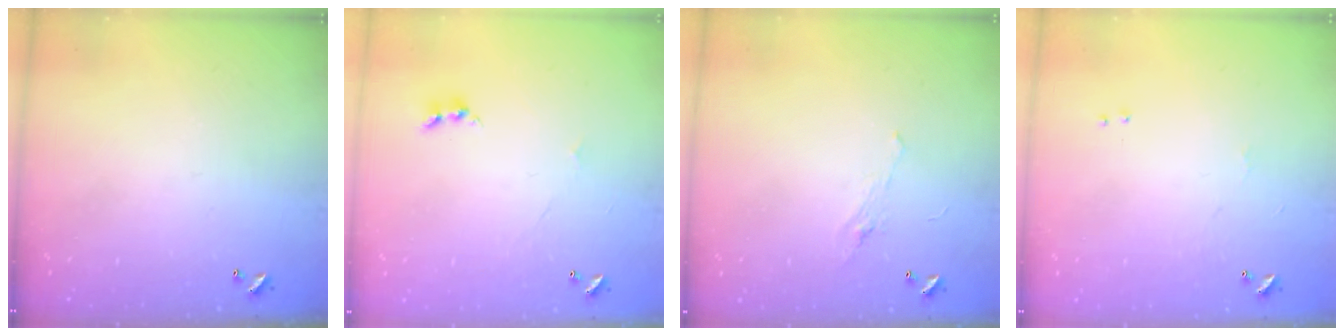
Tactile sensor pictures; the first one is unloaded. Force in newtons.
{"total": 2.1, "press": 2.0, "slide": 0.5}
{"total": 2.2, "press": 2.1, "slide": 0.8}
{"total": 1.8, "press": 1.8, "slide": 0.6}